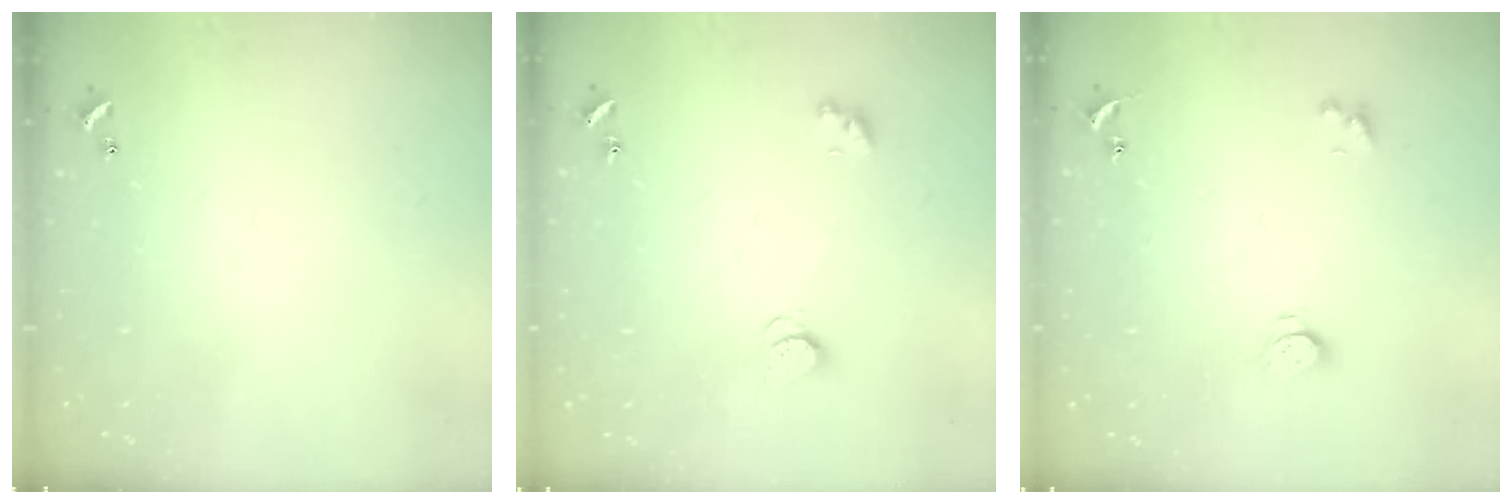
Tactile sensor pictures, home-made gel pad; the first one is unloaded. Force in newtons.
{"total": 2.5, "press": 2.4, "slide": 0.3}
{"total": 2.6, "press": 2.6, "slide": 0.2}